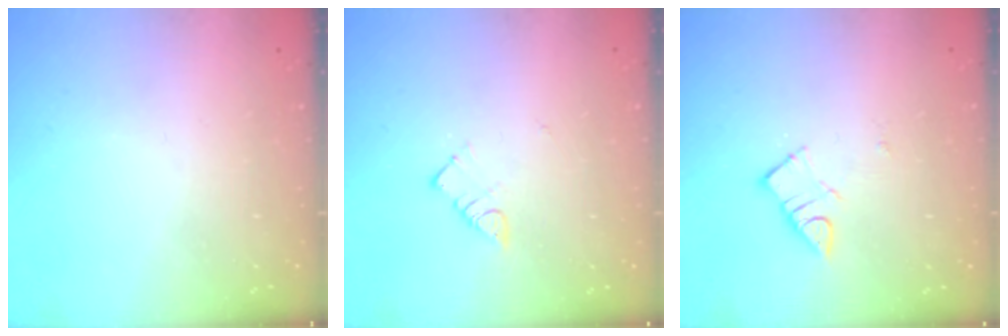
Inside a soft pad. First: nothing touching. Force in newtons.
{"total": 3.6, "press": 3.6, "slide": 0.3}
{"total": 3.6, "press": 3.6, "slide": 0.3}